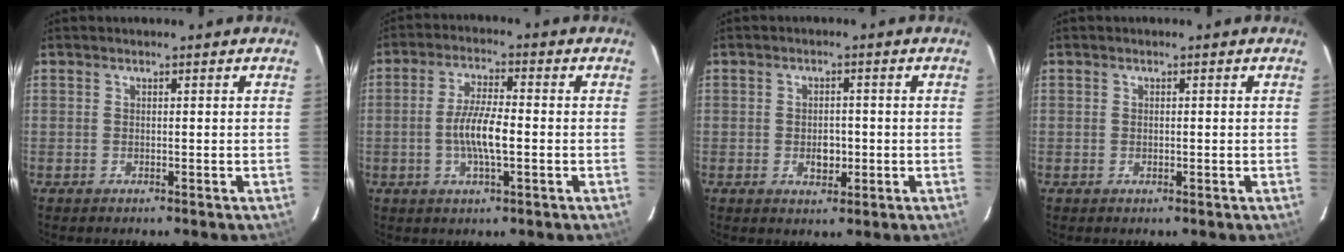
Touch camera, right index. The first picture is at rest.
{"total": 7.2, "force": [-1.4, 1.6, 6.9], "torque": [-0.135, 0.002, -0.027]}
{"total": 3.5, "force": [-0.8, 2.4, 2.4], "torque": [-0.042, 0.002, -0.009]}
{"total": 0.5, "force": [0.0, 0.4, 0.3], "torque": [-0.005, 0.001, 0.000]}